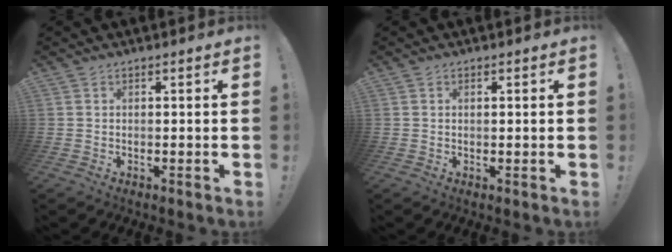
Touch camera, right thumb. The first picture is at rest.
{"total": 0.6, "force": [0.5, 0.0, 0.4], "torque": [0.000, -0.002, 0.008]}